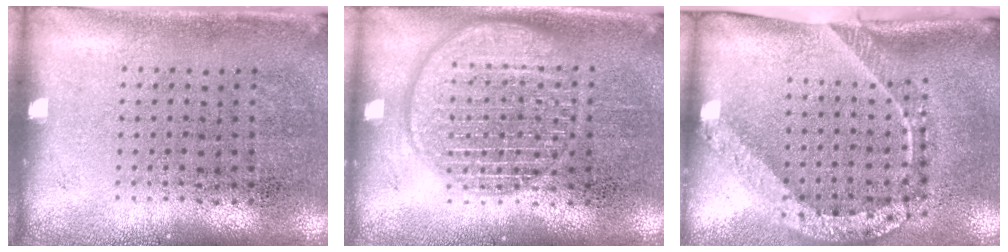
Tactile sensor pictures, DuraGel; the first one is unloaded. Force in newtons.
{"total": 3.3, "press": 3.3, "slide": 0.5}
{"total": 2.4, "press": 1.7, "slide": 1.7}